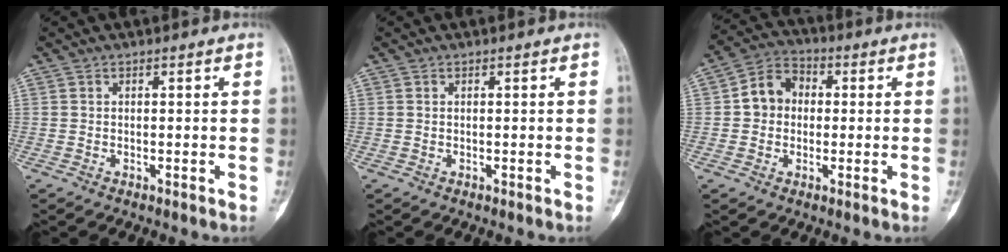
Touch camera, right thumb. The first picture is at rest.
{"total": 0.0}
{"total": 7.6, "force": [0.3, 6.4, 4.0], "torque": [-0.049, 0.022, -0.006]}